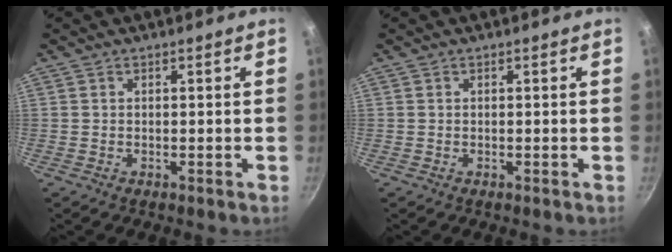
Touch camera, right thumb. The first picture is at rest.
{"total": 0.0}